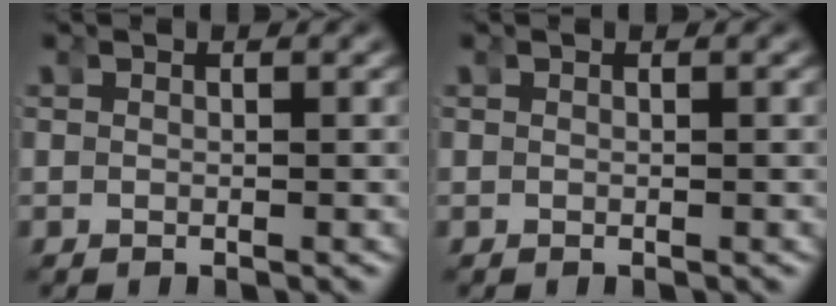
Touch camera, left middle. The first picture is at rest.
{"total": 0.0}